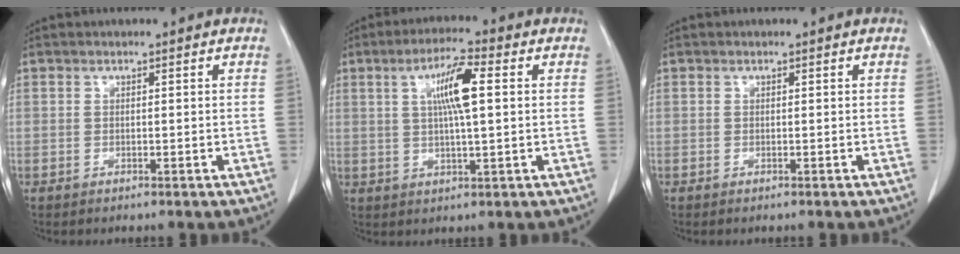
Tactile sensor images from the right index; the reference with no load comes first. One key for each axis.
{"total": 7.6, "fx": 1.8, "fy": 0.8, "fz": 7.4, "tx": -0.135, "ty": 0.009, "tz": 0.031}
{"total": 0.0}